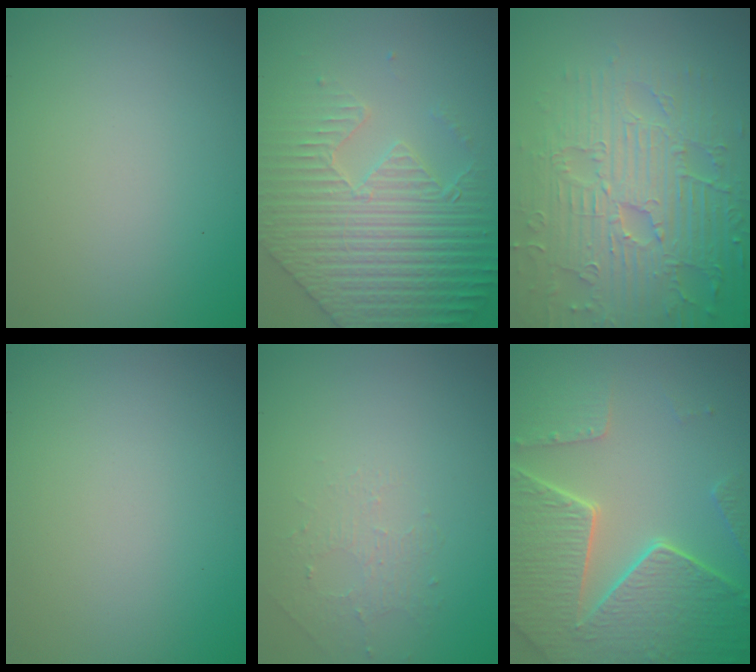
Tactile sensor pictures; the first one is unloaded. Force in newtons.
{"total": 6.6, "press": 5.7, "slide": 3.2}
{"total": 8.2, "press": 6.2, "slide": 5.4}
{"total": 0.0}
{"total": 1.3, "press": 0.7, "slide": 1.2}
{"total": 8.4, "press": 6.0, "slide": 5.9}